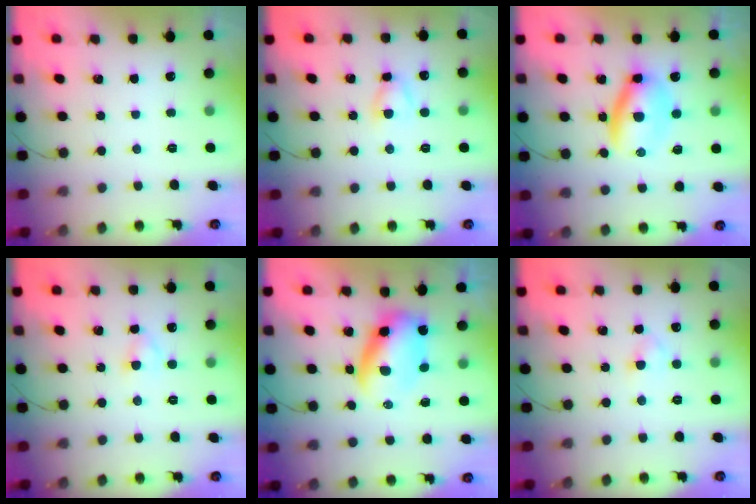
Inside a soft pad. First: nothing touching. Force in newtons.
{"total": 4.1, "press": 4.1, "slide": 0.6}
{"total": 7.1, "press": 6.9, "slide": 1.8}
{"total": 2.8, "press": 2.6, "slide": 1.1}
{"total": 6.6, "press": 6.3, "slide": 1.9}
{"total": 2.6, "press": 2.4, "slide": 1.1}